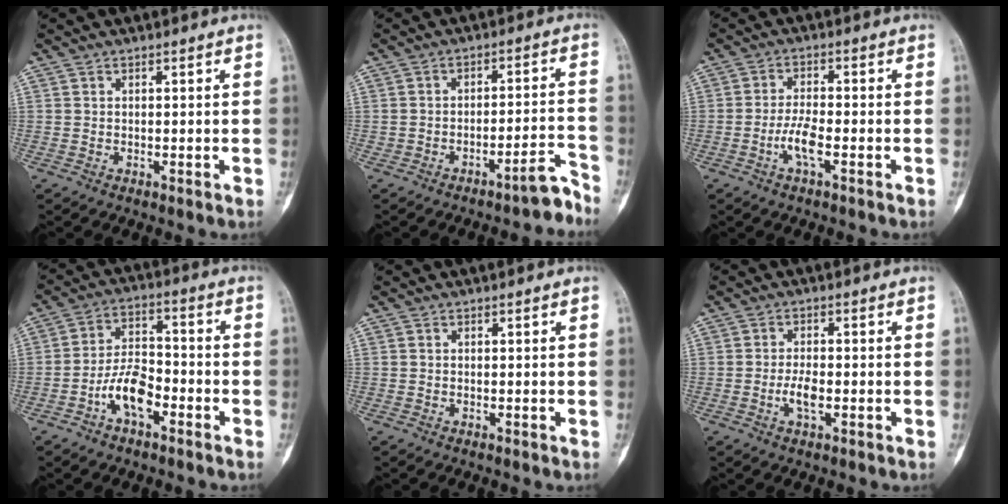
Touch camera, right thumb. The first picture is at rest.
{"total": 5.2, "force": [-4.3, 1.1, 2.6], "torque": [-0.022, 0.068, -0.060]}
{"total": 4.6, "force": [-1.8, 1.2, 4.0], "torque": [-0.085, 0.011, -0.038]}
{"total": 8.9, "force": [-4.1, 4.5, 6.5], "torque": [-0.108, 0.038, -0.079]}
{"total": 0.0}
{"total": 3.6, "force": [-1.0, 1.4, 3.1], "torque": [-0.060, 0.005, -0.020]}